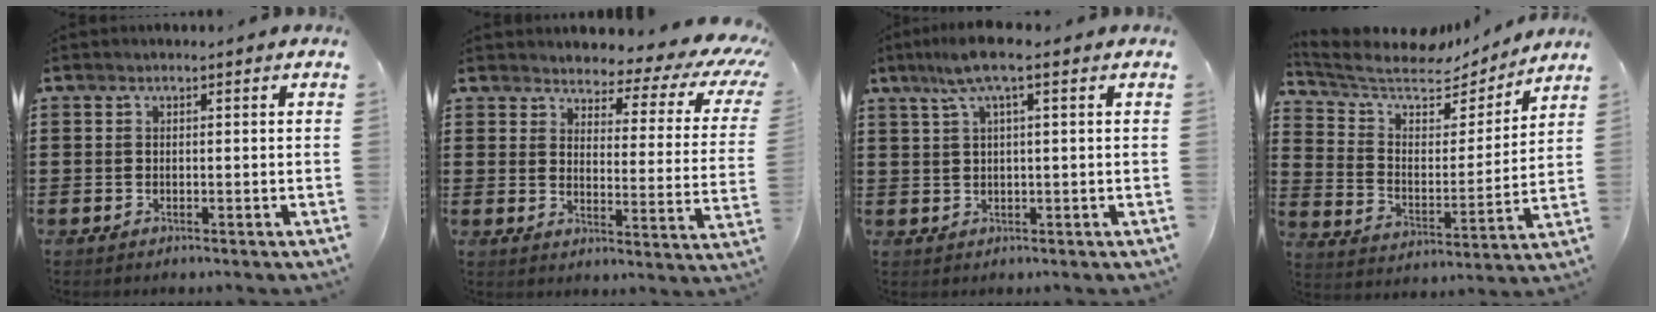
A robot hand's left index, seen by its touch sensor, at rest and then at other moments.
{"total": 3.9, "force": [3.3, 1.2, 1.6], "torque": [-0.039, -0.029, 0.048]}
{"total": 5.1, "force": [2.0, 0.5, 4.7], "torque": [-0.102, 0.002, 0.030]}
{"total": 6.9, "force": [6.2, 2.1, 2.3], "torque": [-0.077, -0.041, 0.103]}